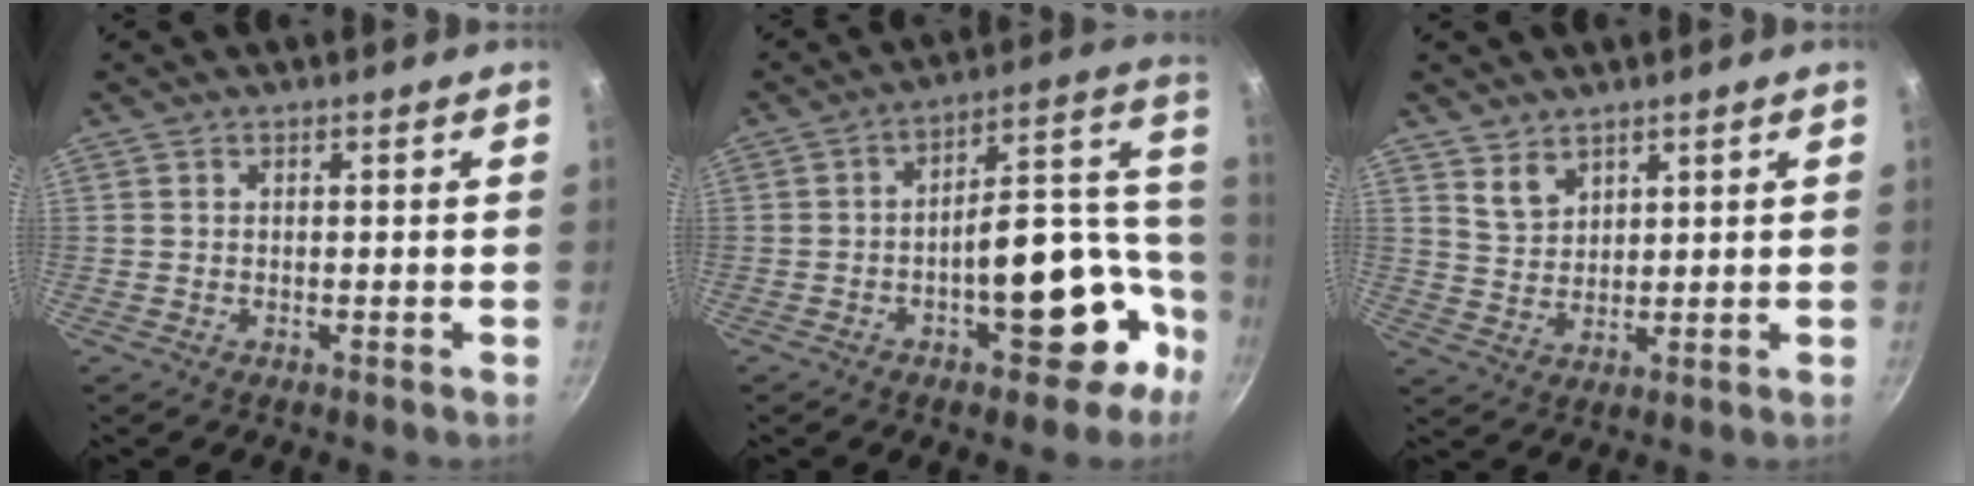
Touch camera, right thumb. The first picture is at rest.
{"total": 19.5, "force": [-7.0, 9.8, 15.4], "torque": [-0.138, 0.085, -0.092]}
{"total": 4.4, "force": [3.1, 2.7, 1.7], "torque": [-0.020, -0.017, 0.066]}